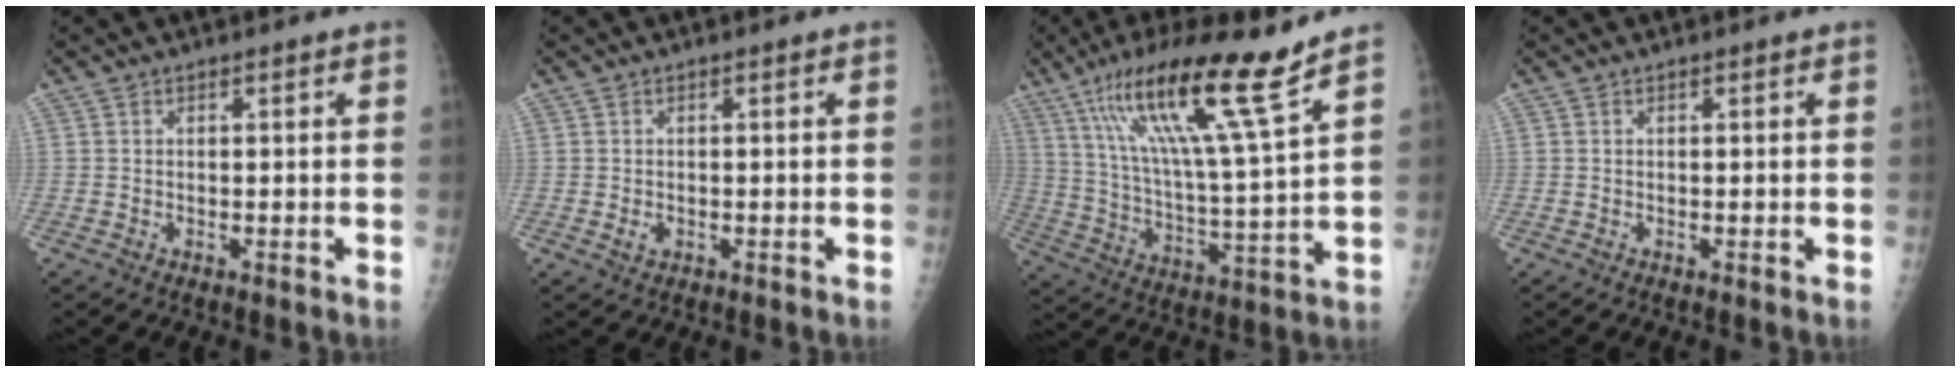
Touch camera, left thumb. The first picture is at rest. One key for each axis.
{"total": 1.4, "fx": -0.4, "fy": 1.1, "fz": 0.9, "tx": -0.011, "ty": -0.001, "tz": -0.004}
{"total": 19.7, "fx": 12.5, "fy": 1.0, "fz": 15.2, "tx": -0.257, "ty": -0.050, "tz": 0.220}
{"total": 0.0}